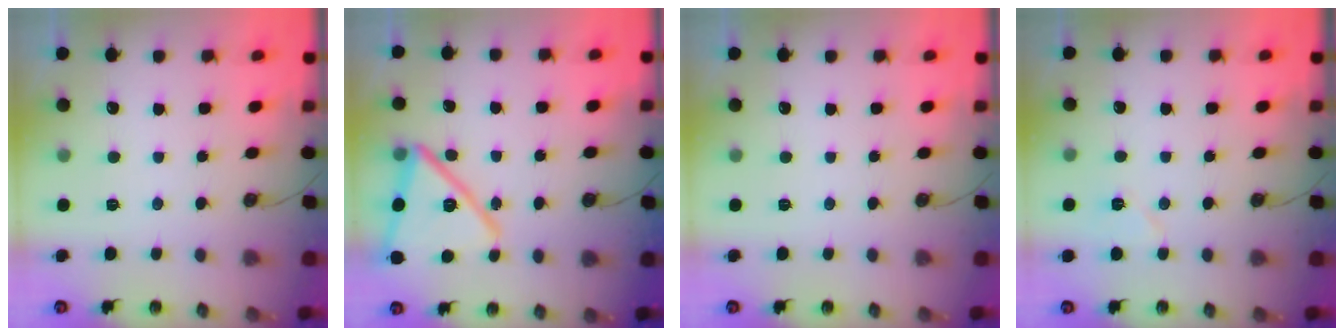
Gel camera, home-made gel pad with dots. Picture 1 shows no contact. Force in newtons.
{"total": 18.9, "press": 18.9, "slide": 1.2}
{"total": 0.0}
{"total": 6.6, "press": 6.4, "slide": 1.6}